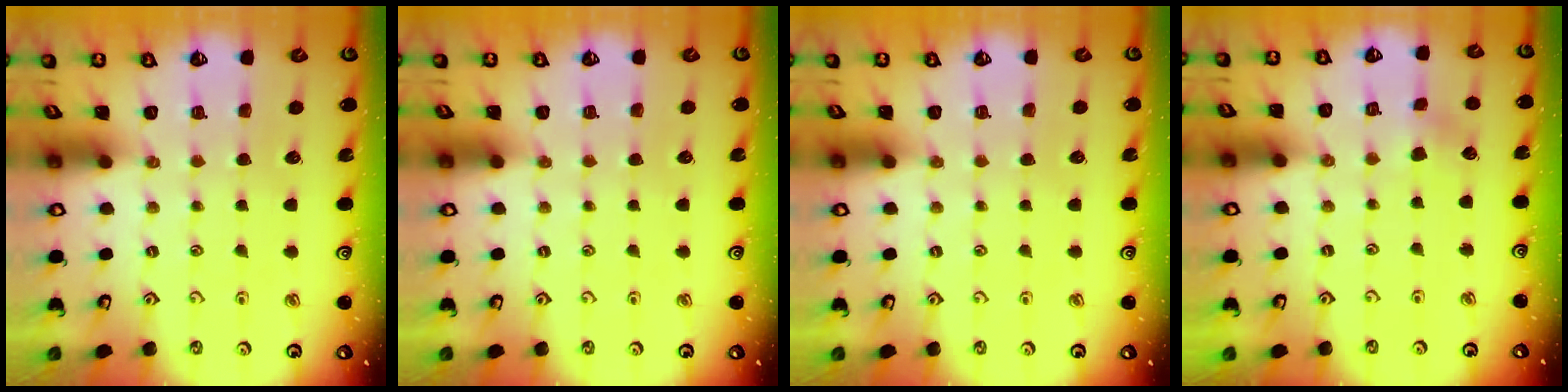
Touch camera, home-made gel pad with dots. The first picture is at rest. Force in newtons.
{"total": 0.0}
{"total": 0.0}
{"total": 3.1, "press": 3.1, "slide": 0.4}